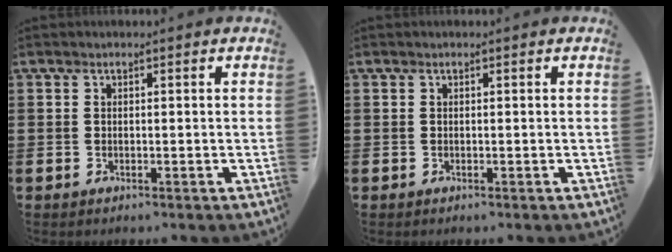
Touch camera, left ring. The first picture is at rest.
{"total": 0.0}